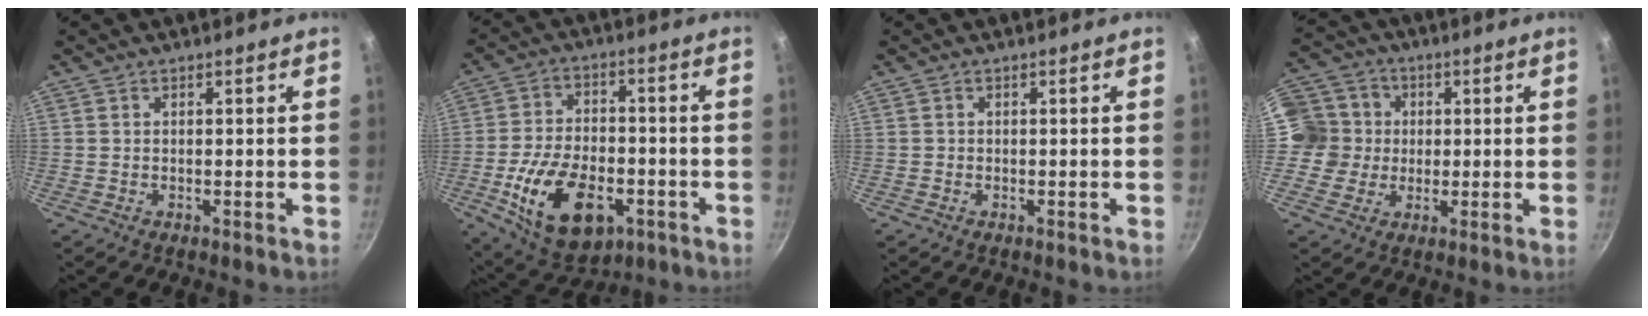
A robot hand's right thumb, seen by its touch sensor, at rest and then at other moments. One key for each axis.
{"total": 17.5, "fx": -6.0, "fy": 10.3, "fz": 12.9, "tx": -0.209, "ty": 0.016, "tz": -0.092}
{"total": 0.0}
{"total": 10.1, "fx": 0.6, "fy": 9.7, "fz": 2.6, "tx": -0.016, "ty": 0.018, "tz": -0.007}